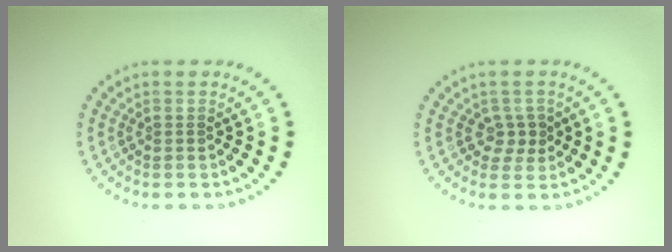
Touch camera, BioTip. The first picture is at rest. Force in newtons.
{"total": 1.9, "press": 1.6, "slide": 0.9}